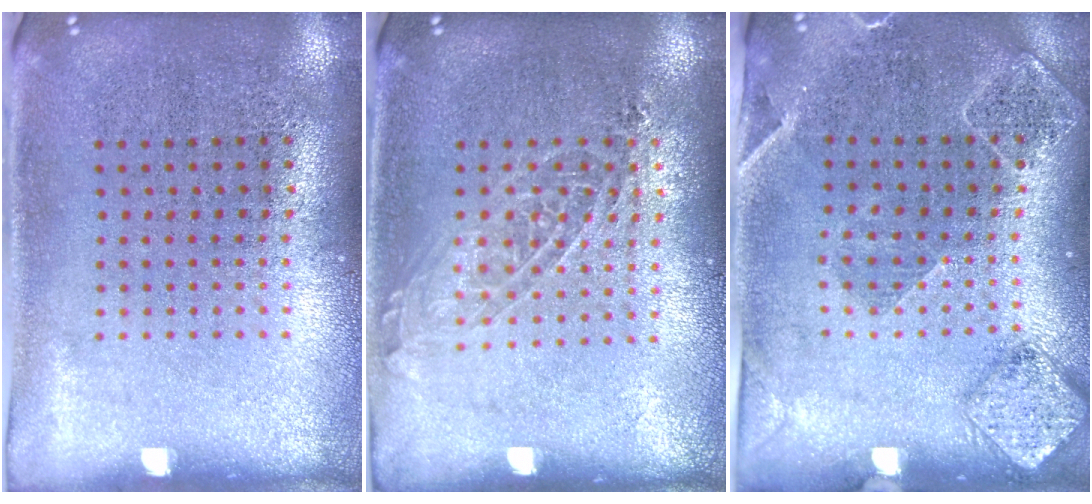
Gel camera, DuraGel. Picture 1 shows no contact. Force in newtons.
{"total": 1.3, "press": 1.1, "slide": 0.5}
{"total": 1.6, "press": 1.6, "slide": 0.3}